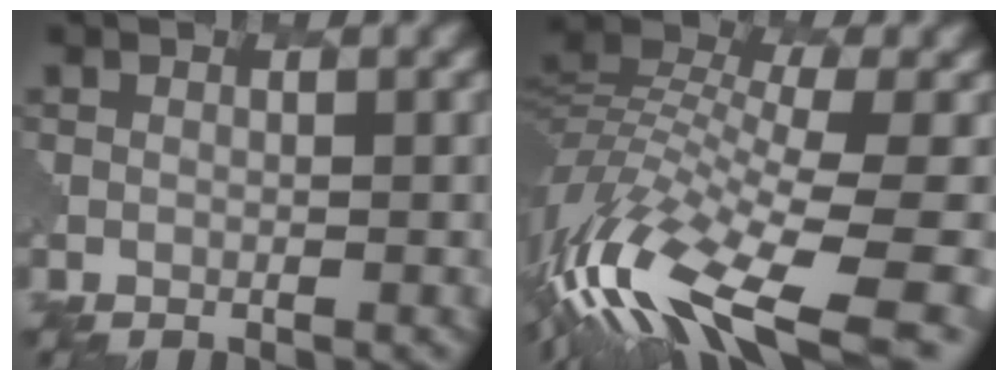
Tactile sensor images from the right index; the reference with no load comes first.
{"total": 12.6, "force": [-6.9, 4.1, 9.8], "torque": [-0.215, 0.009, -0.124]}